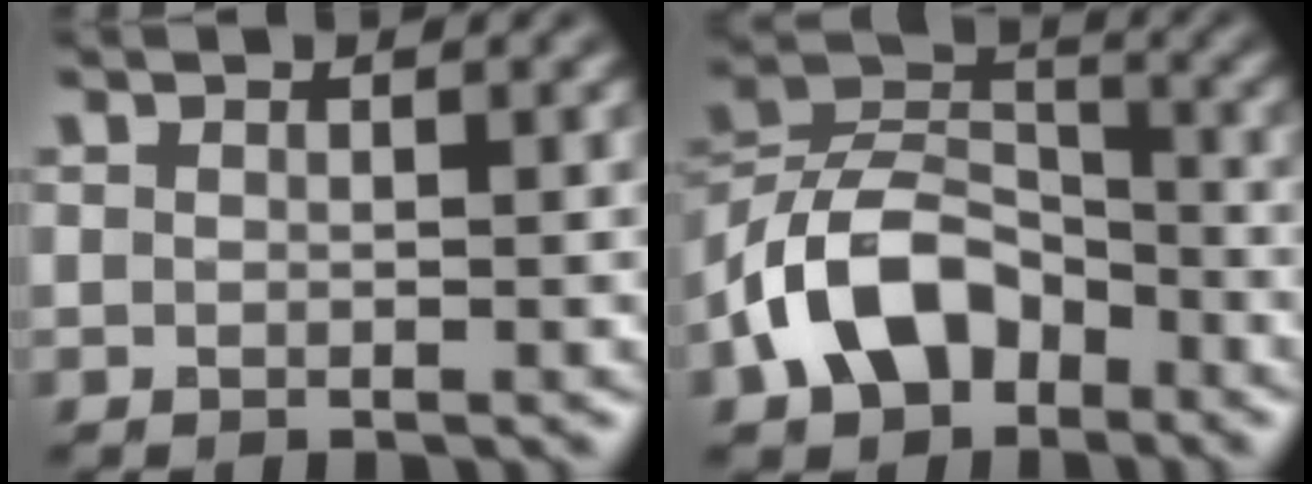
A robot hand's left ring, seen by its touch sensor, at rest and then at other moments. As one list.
[{"total": 8.3, "force": [-4.2, 5.4, 4.6], "torque": [-0.085, 0.010, -0.099]}]